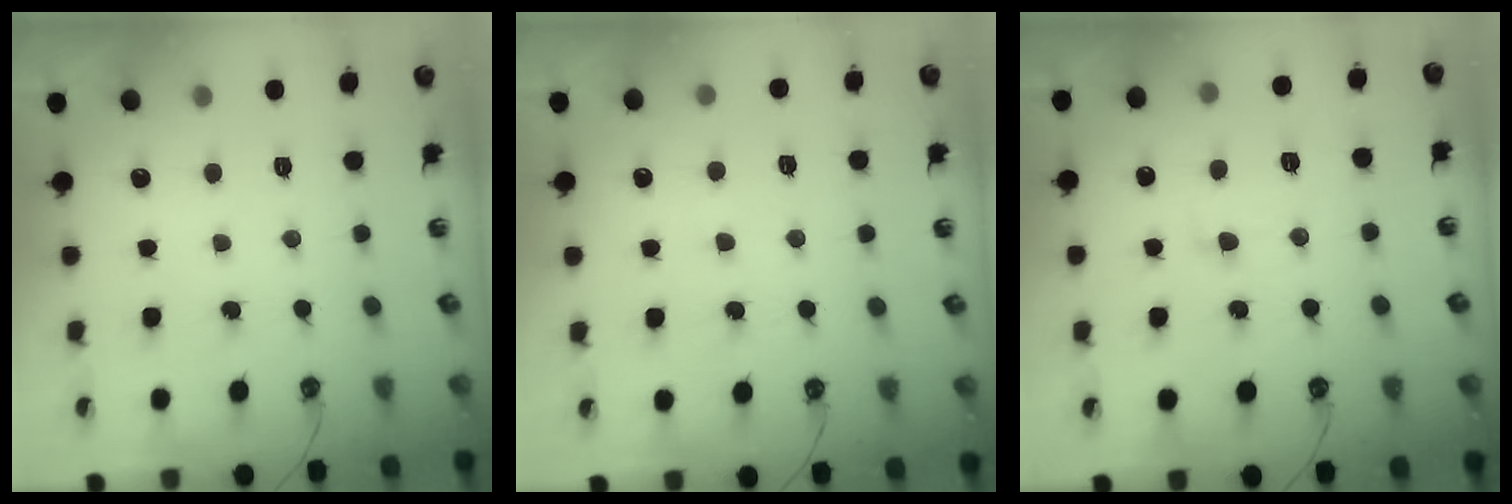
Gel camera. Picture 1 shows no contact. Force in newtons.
{"total": 5.4, "press": 5.4, "slide": 0.5}
{"total": 1.0, "press": 0.7, "slide": 0.7}